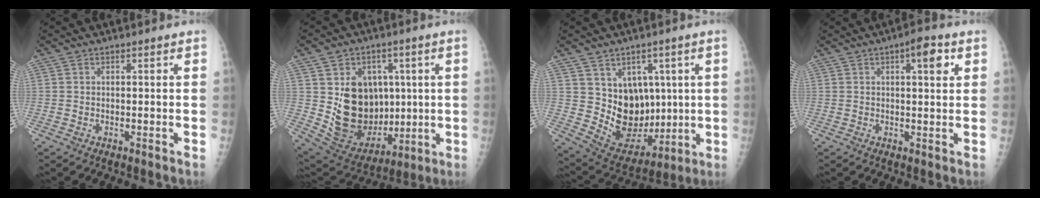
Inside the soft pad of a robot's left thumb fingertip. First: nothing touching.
{"total": 17.5, "force": [2.0, 13.6, 10.9], "torque": [-0.135, -0.014, 0.064]}
{"total": 13.3, "force": [2.8, 10.3, 7.8], "torque": [-0.074, -0.030, 0.079]}
{"total": 5.2, "force": [2.2, 1.7, 4.4], "torque": [-0.053, -0.004, 0.027]}